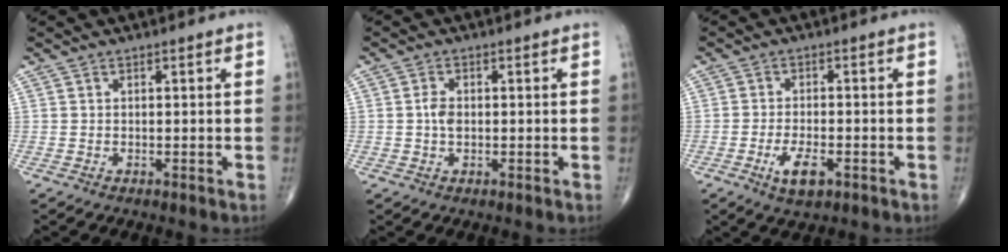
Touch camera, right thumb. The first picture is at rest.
{"total": 2.6, "force": [-0.1, 1.6, 2.0], "torque": [-0.037, 0.004, -0.004]}
{"total": 5.4, "force": [-2.4, 2.3, 4.3], "torque": [-0.078, 0.004, -0.038]}